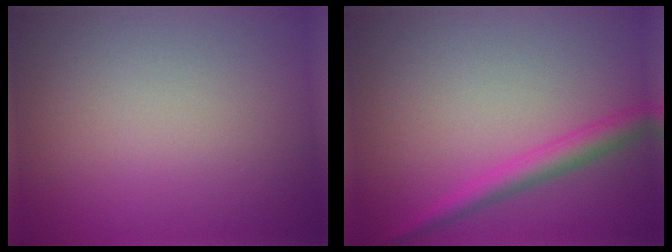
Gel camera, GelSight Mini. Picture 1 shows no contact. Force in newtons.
{"total": 2.6, "press": 2.6, "slide": 0.1}